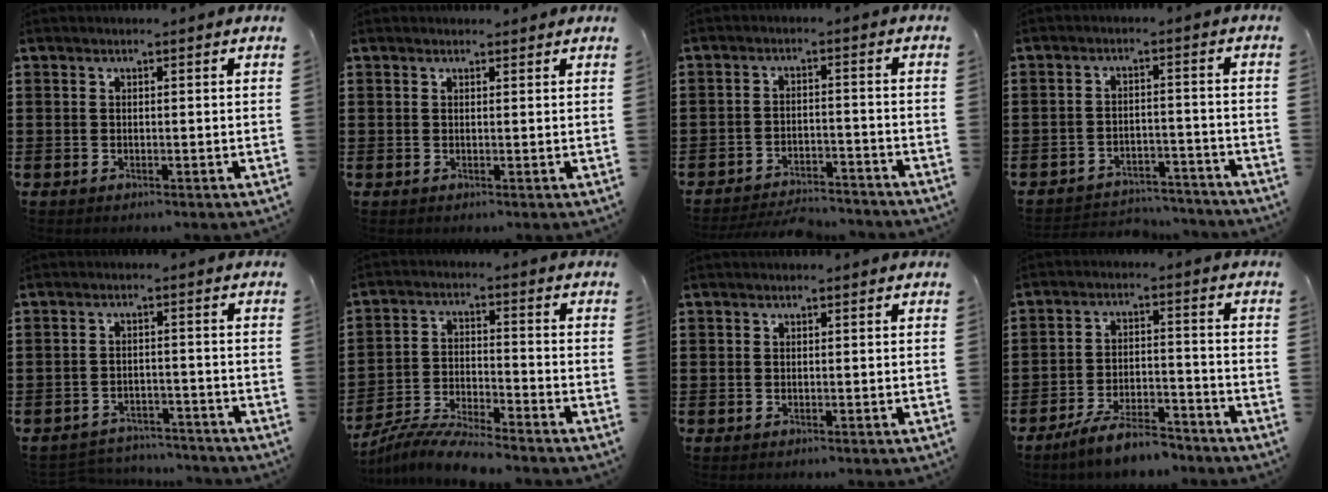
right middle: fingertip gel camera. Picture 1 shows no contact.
{"total": 0.5, "force": [0.5, 0.1, 0.0], "torque": [0.005, -0.002, 0.008]}
{"total": 4.3, "force": [-4.2, 0.6, 0.6], "torque": [-0.019, 0.004, -0.090]}
{"total": 4.0, "force": [-3.9, 0.7, 0.3], "torque": [-0.008, 0.006, -0.084]}
{"total": 3.6, "force": [-3.5, 0.5, 0.1], "torque": [-0.006, 0.004, -0.076]}
{"total": 7.3, "force": [-7.1, 0.2, 1.9], "torque": [-0.044, 0.001, -0.140]}
{"total": 0.0}
{"total": 7.2, "force": [-6.3, 1.3, 3.3], "torque": [-0.067, 0.007, -0.121]}